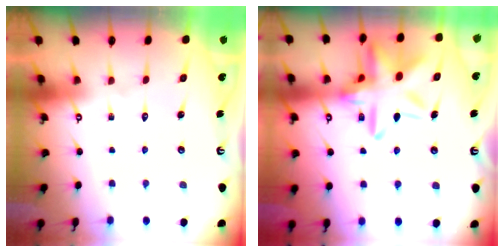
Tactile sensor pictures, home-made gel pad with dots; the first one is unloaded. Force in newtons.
{"total": 17.7, "press": 17.6, "slide": 1.2}